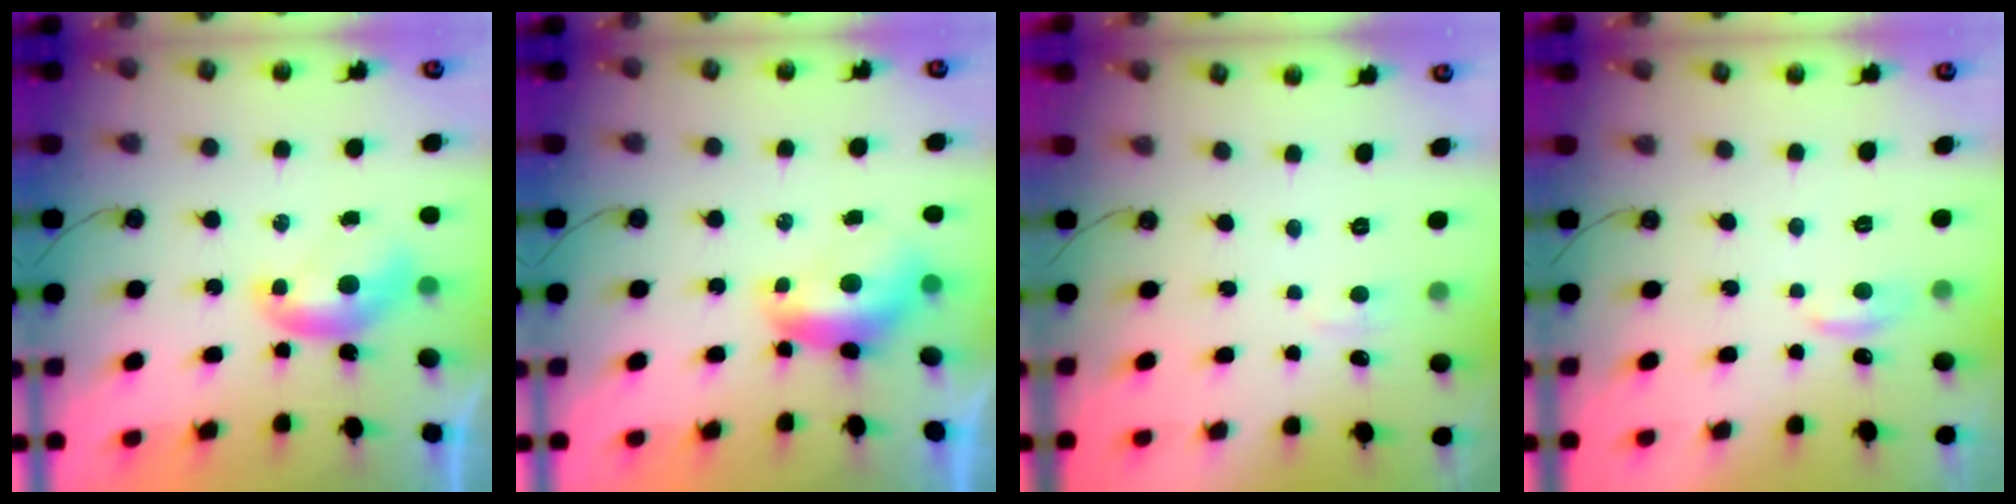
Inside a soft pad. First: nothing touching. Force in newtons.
{"total": 1.5, "press": 1.4, "slide": 0.7}
{"total": 2.9, "press": 2.8, "slide": 0.5}
{"total": 0.8, "press": 0.1, "slide": 0.8}